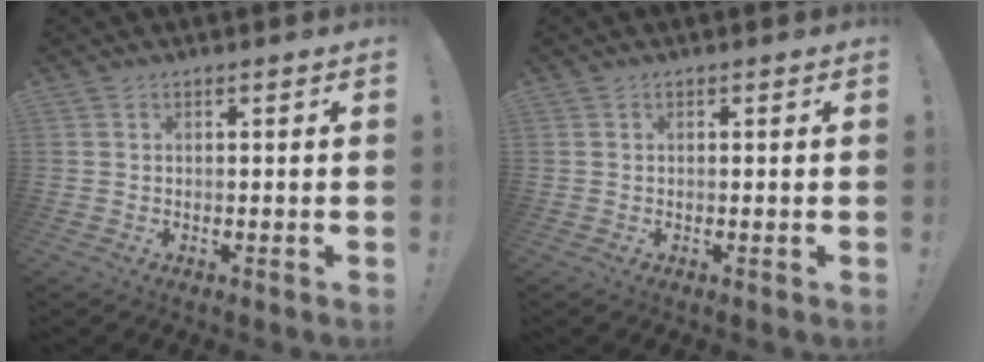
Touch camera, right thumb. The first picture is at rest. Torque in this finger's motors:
{"motor_torque": [-0.11, -0.24, -0.09, 0.13, 0.02]}